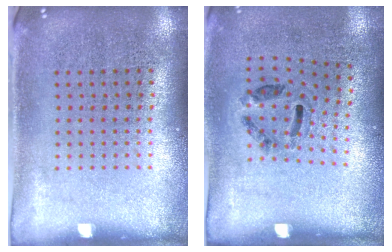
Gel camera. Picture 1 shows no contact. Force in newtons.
{"total": 1.3, "press": 0.7, "slide": 1.0}